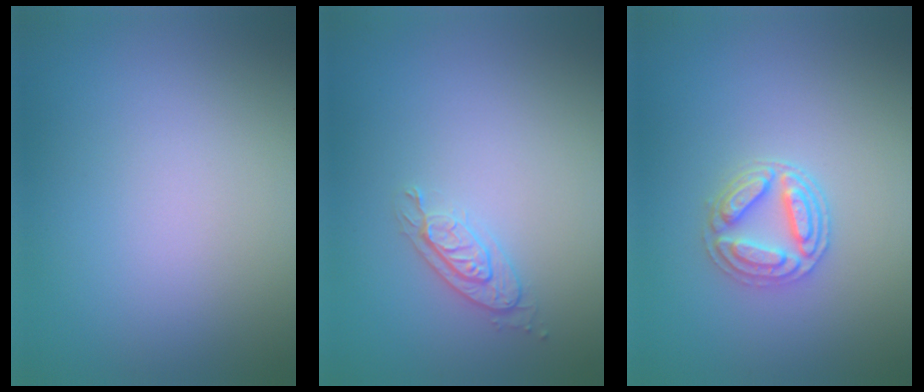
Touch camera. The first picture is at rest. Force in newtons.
{"total": 2.1, "press": 1.9, "slide": 0.8}
{"total": 3.2, "press": 2.9, "slide": 1.3}